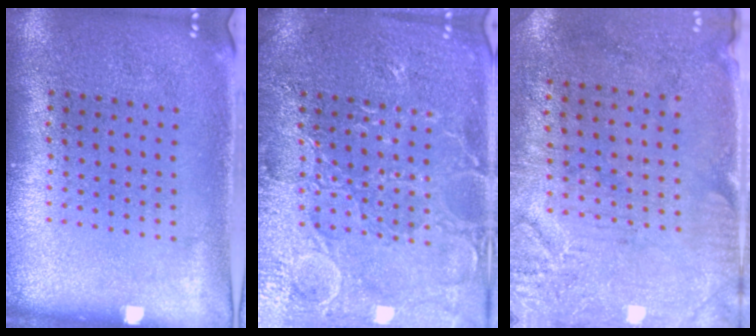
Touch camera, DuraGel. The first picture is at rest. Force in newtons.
{"total": 5.6, "press": 5.5, "slide": 0.7}
{"total": 3.3, "press": 2.6, "slide": 2.0}